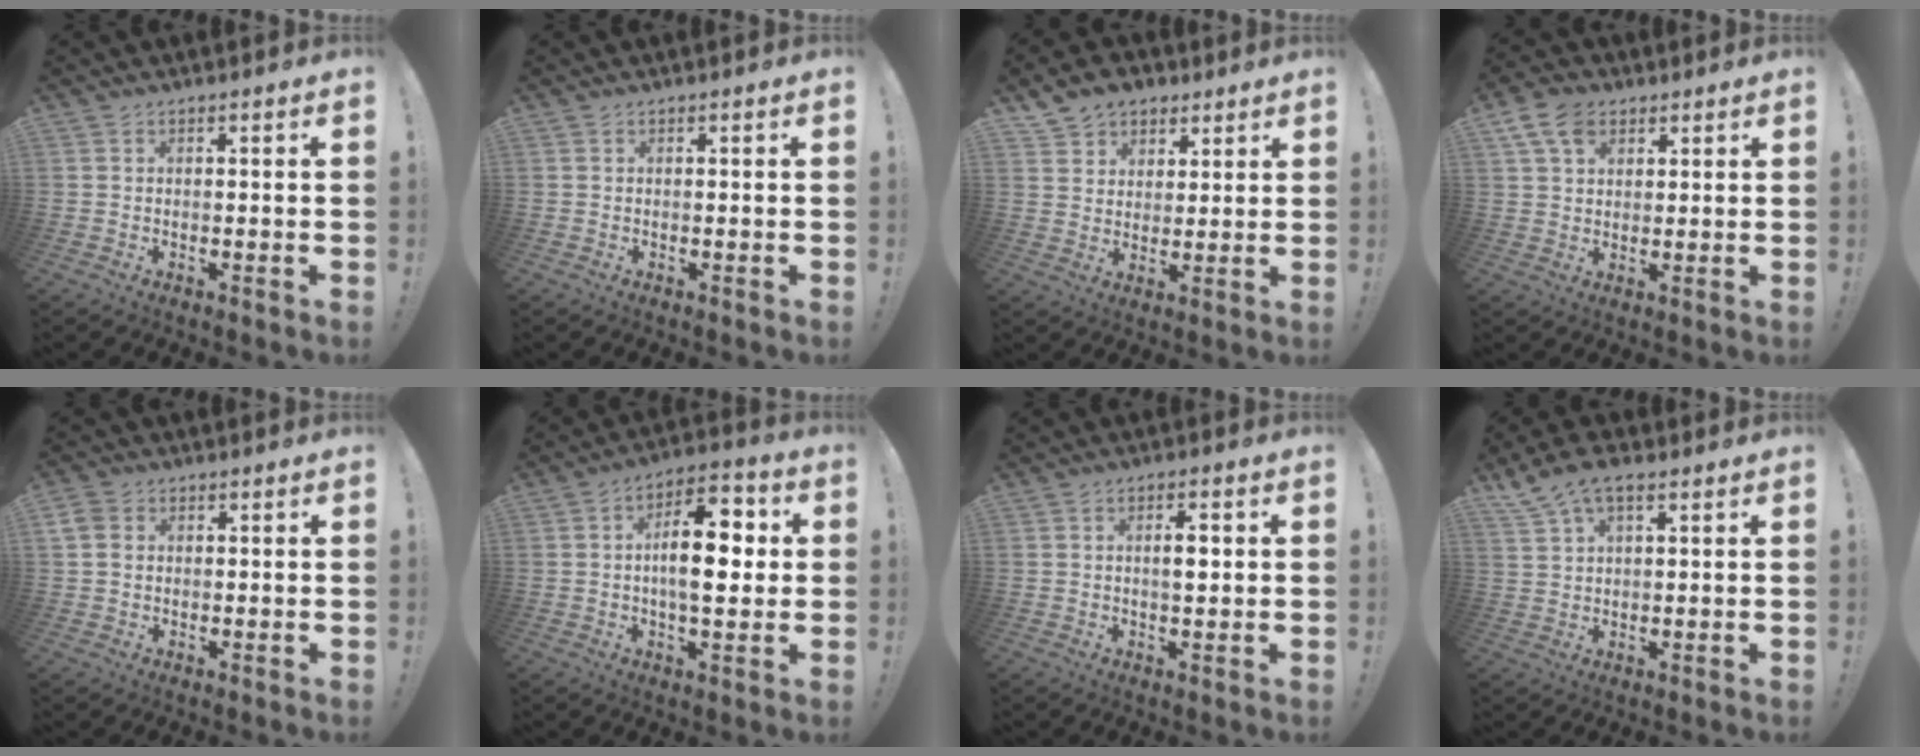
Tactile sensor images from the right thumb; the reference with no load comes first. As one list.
[{"total": 0.0}, {"total": 8.3, "force": [5.3, 6.1, 1.8], "torque": [-0.031, -0.031, 0.106]}, {"total": 8.8, "force": [4.4, 6.0, 4.7], "torque": [-0.086, -0.005, 0.088]}, {"total": 4.8, "force": [1.1, 3.9, 2.5], "torque": [-0.050, 0.004, 0.023]}, {"total": 14.9, "force": [0.8, 7.2, 13.1], "torque": [-0.197, 0.006, 0.007]}, {"total": 3.9, "force": [0.6, 1.4, 3.6], "torque": [-0.049, -0.002, 0.003]}, {"total": 7.4, "force": [4.4, 3.2, 5.0], "torque": [-0.098, -0.008, 0.087]}]